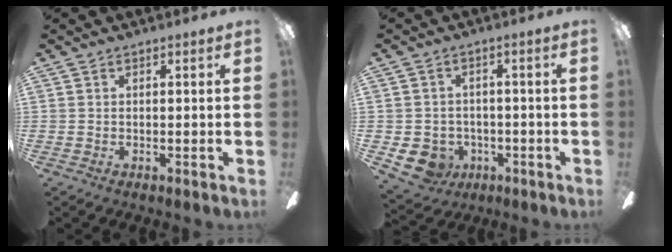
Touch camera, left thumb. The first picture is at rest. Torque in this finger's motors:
{"motor_torque": [0.59, 0.74, 0.34, -0.38, 0.00]}